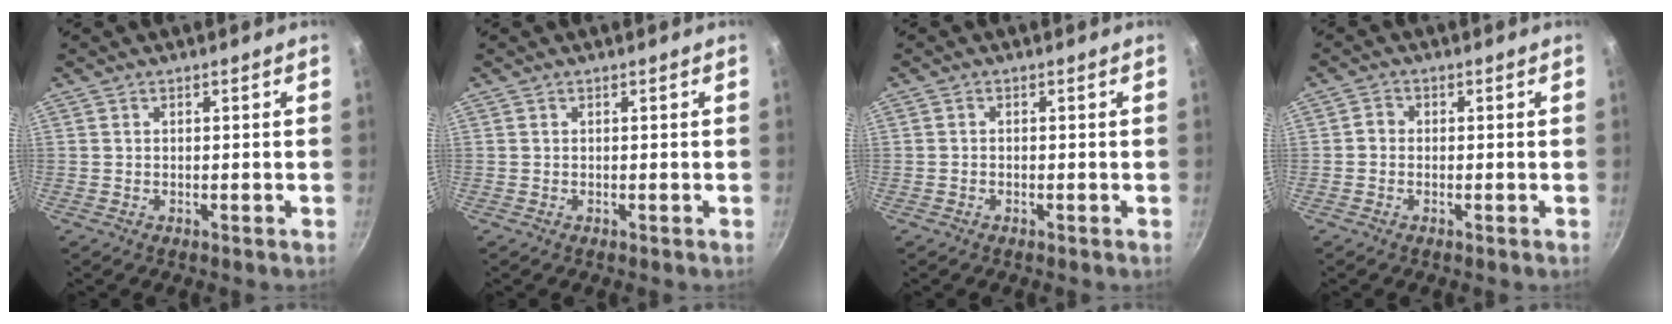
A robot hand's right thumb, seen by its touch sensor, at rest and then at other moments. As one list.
[{"total": 0.0}, {"total": 0.5, "force": [-0.3, 0.3, 0.2], "torque": [-0.005, 0.004, -0.007]}, {"total": 1.6, "force": [-0.5, 1.3, 0.6], "torque": [-0.006, 0.010, -0.014]}]